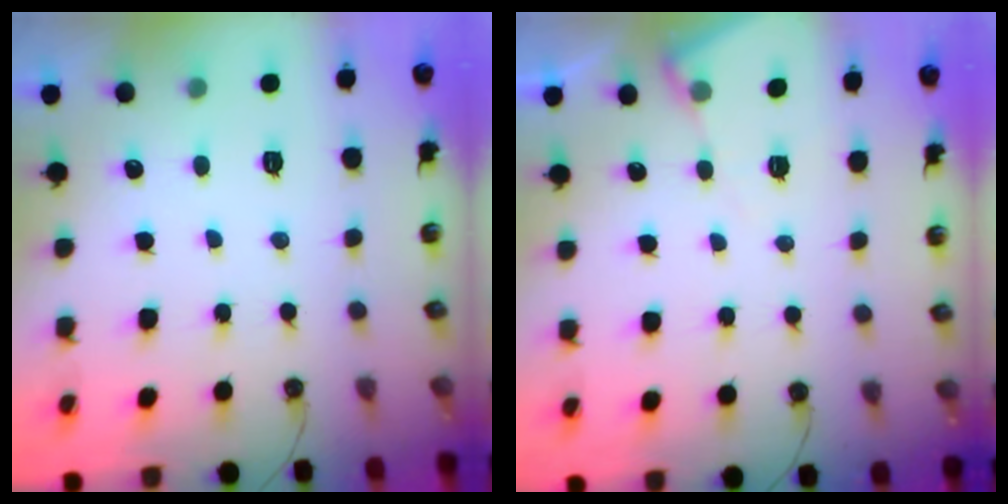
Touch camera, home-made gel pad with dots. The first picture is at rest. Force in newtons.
{"total": 5.5, "press": 5.5, "slide": 0.5}